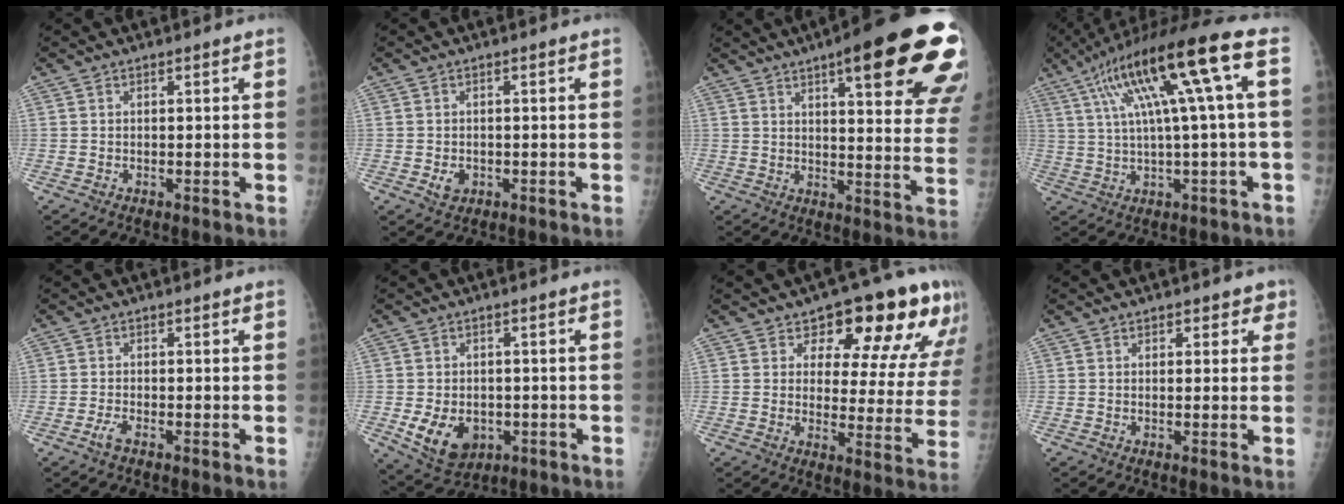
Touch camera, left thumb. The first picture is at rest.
{"total": 2.5, "force": [-0.7, 2.0, 1.3], "torque": [-0.015, 0.001, -0.006]}
{"total": 26.7, "force": [14.3, 6.4, 21.6], "torque": [-0.209, -0.030, 0.181]}
{"total": 17.2, "force": [4.6, 2.1, 16.5], "torque": [-0.295, 0.037, 0.075]}
{"total": 1.8, "force": [-1.2, 0.5, 1.2], "torque": [-0.032, 0.003, -0.025]}
{"total": 9.2, "force": [-2.4, 6.9, 5.7], "torque": [-0.082, 0.003, -0.022]}
{"total": 17.5, "force": [10.6, 8.7, 10.9], "torque": [-0.082, -0.050, 0.125]}
{"total": 3.2, "force": [1.6, 2.3, 1.6], "torque": [0.015, -0.003, 0.014]}